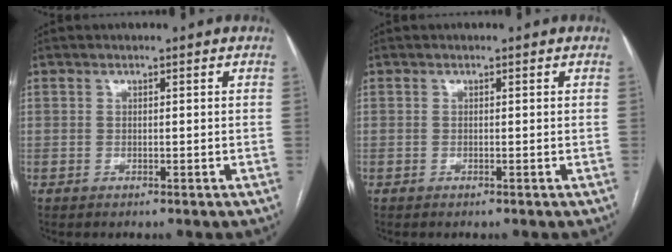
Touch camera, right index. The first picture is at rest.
{"total": 0.0}